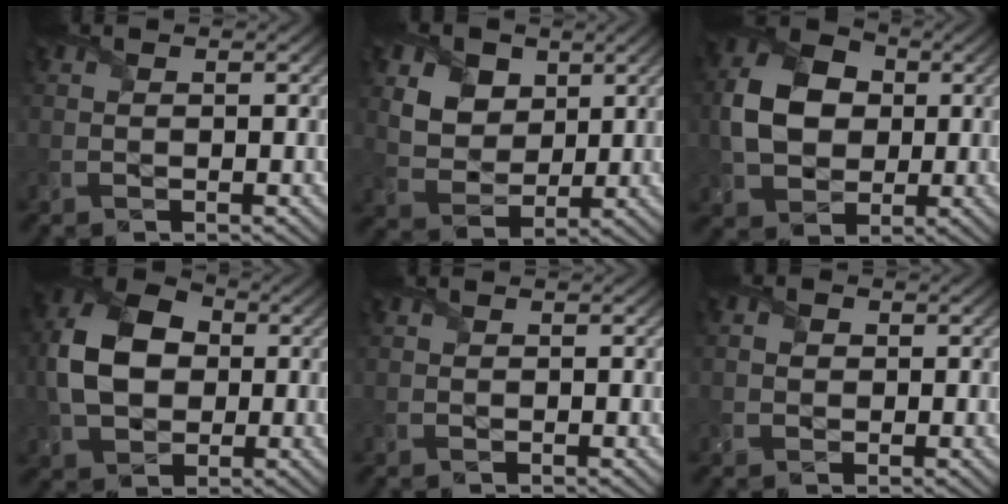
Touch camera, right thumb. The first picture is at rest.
{"total": 8.8, "force": [4.2, 6.4, 4.3], "torque": [-0.146, -0.005, 0.081]}
{"total": 8.8, "force": [0.5, 6.9, 5.5], "torque": [-0.130, 0.008, 0.005]}
{"total": 10.4, "force": [0.5, 7.5, 7.1], "torque": [-0.171, 0.014, 0.000]}
{"total": 0.0}
{"total": 1.0, "force": [0.0, 0.9, 0.4], "torque": [-0.018, 0.000, -0.003]}